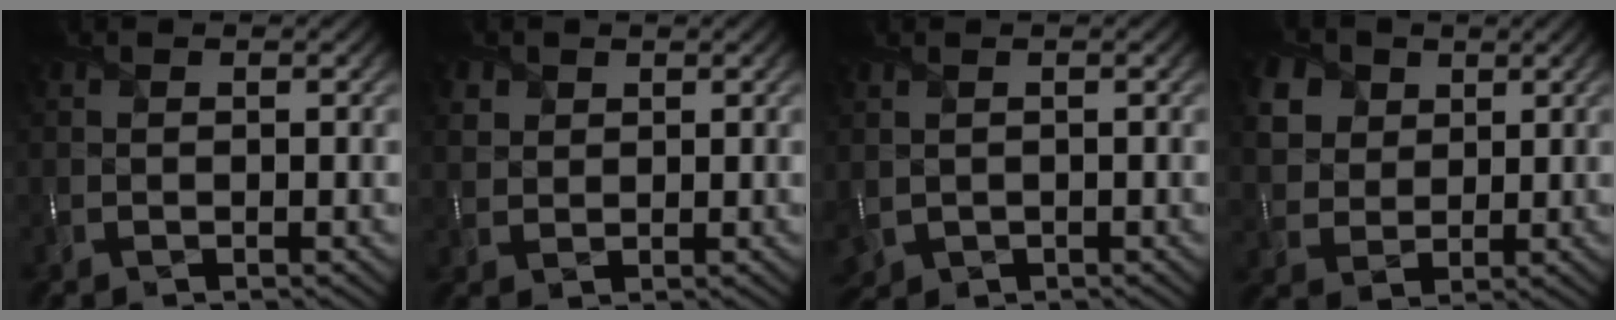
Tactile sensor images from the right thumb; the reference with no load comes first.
{"total": 2.6, "force": [1.5, 2.0, 0.8], "torque": [-0.032, -0.002, 0.036]}
{"total": 2.1, "force": [0.1, 1.7, 1.2], "torque": [-0.043, -0.010, 0.006]}
{"total": 8.0, "force": [3.7, 6.0, 3.7], "torque": [-0.137, 0.012, 0.069]}